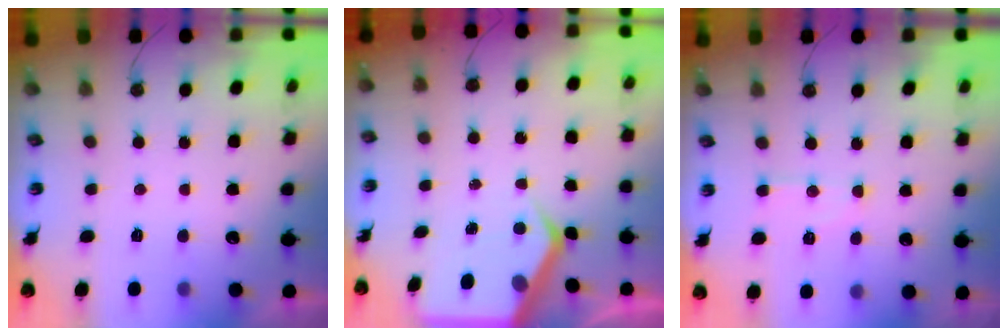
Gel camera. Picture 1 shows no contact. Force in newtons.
{"total": 6.0, "press": 6.0, "slide": 0.3}
{"total": 8.4, "press": 8.3, "slide": 0.7}